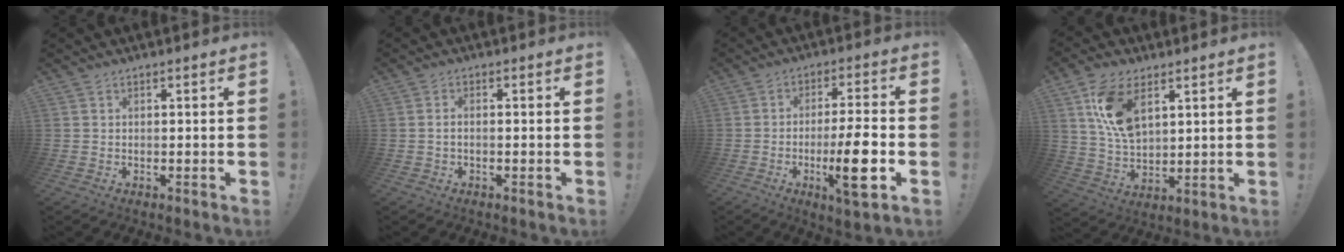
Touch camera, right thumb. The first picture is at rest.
{"total": 1.5, "force": [-0.6, 0.5, 1.2], "torque": [-0.024, 0.005, -0.010]}
{"total": 12.7, "force": [-4.1, 2.0, 11.8], "torque": [-0.182, 0.003, -0.068]}
{"total": 12.8, "force": [5.8, 7.5, 8.6], "torque": [-0.169, -0.008, 0.109]}